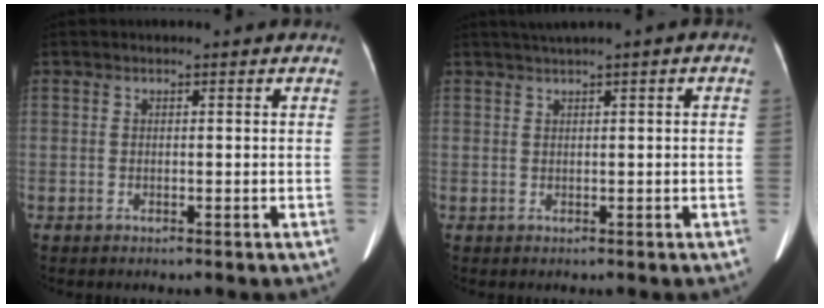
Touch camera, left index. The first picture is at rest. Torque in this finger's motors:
{"motor_torque": [0.51, -0.67, 0.00, 0.07]}